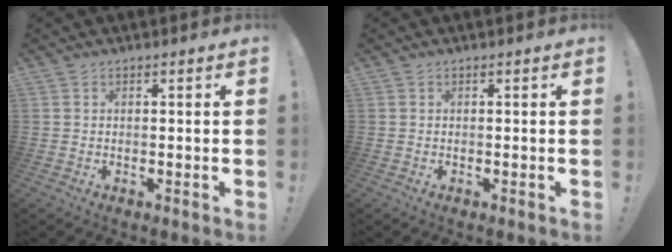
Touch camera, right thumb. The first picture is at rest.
{"total": 0.0}